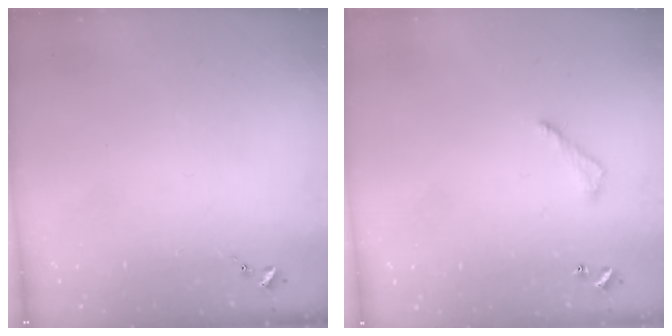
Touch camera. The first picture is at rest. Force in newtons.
{"total": 6.0, "press": 6.0, "slide": 0.6}